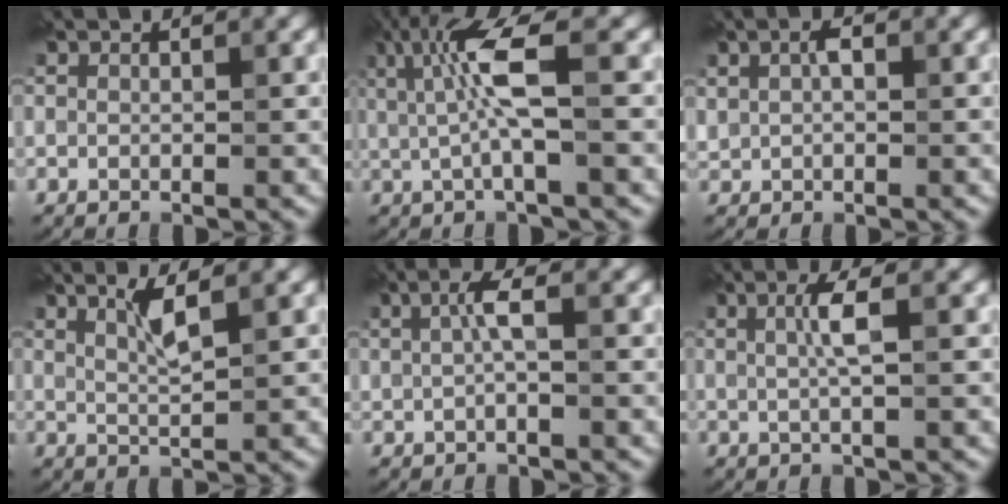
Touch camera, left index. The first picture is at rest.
{"total": 5.4, "force": [1.0, 0.8, 5.3], "torque": [-0.110, 0.006, 0.019]}
{"total": 1.9, "force": [0.6, 1.3, 1.3], "torque": [-0.028, 0.006, 0.011]}
{"total": 2.5, "force": [1.3, 0.4, 2.1], "torque": [-0.038, -0.001, 0.026]}
{"total": 2.0, "force": [0.3, 0.4, 2.0], "torque": [-0.042, 0.003, 0.003]}
{"total": 2.6, "force": [0.4, 0.4, 2.5], "torque": [-0.047, 0.002, 0.005]}